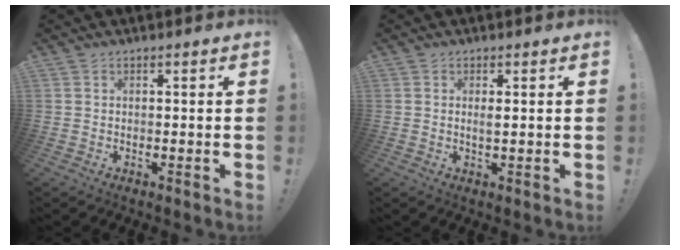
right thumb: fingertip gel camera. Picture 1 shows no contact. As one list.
[{"total": 1.4, "force": [0.5, 0.2, 1.4], "torque": [-0.012, -0.009, 0.005]}]